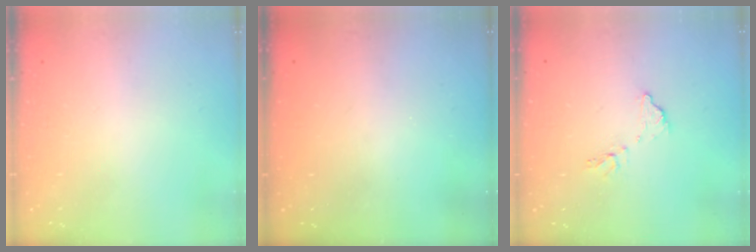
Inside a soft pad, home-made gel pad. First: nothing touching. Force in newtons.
{"total": 3.2, "press": 3.2, "slide": 0.1}
{"total": 7.4, "press": 7.4, "slide": 0.4}